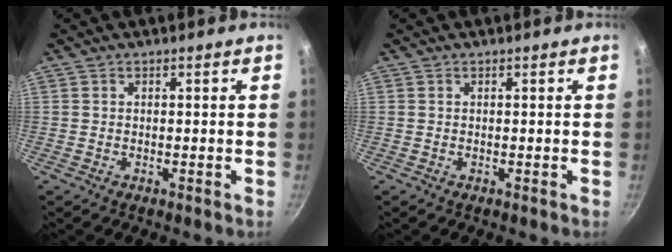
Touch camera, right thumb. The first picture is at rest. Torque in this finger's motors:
{"motor_torque": [0.24, 0.24, -0.11, 0.05, 0.00]}